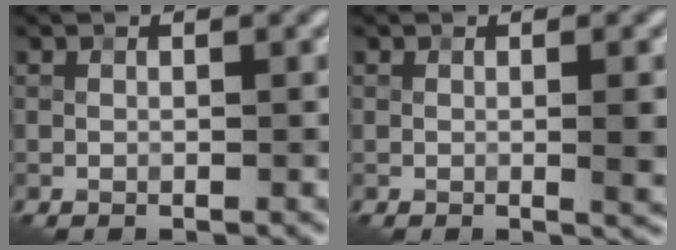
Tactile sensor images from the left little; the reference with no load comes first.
{"total": 2.3, "force": [0.1, 0.5, 2.2], "torque": [-0.029, -0.002, 0.003]}